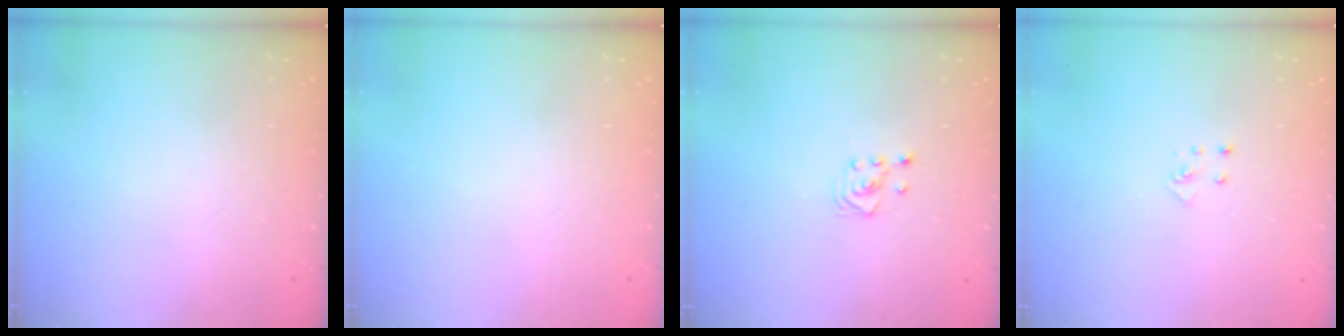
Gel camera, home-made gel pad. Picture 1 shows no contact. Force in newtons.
{"total": 0.0}
{"total": 3.0, "press": 2.6, "slide": 1.5}
{"total": 4.1, "press": 4.1, "slide": 0.4}